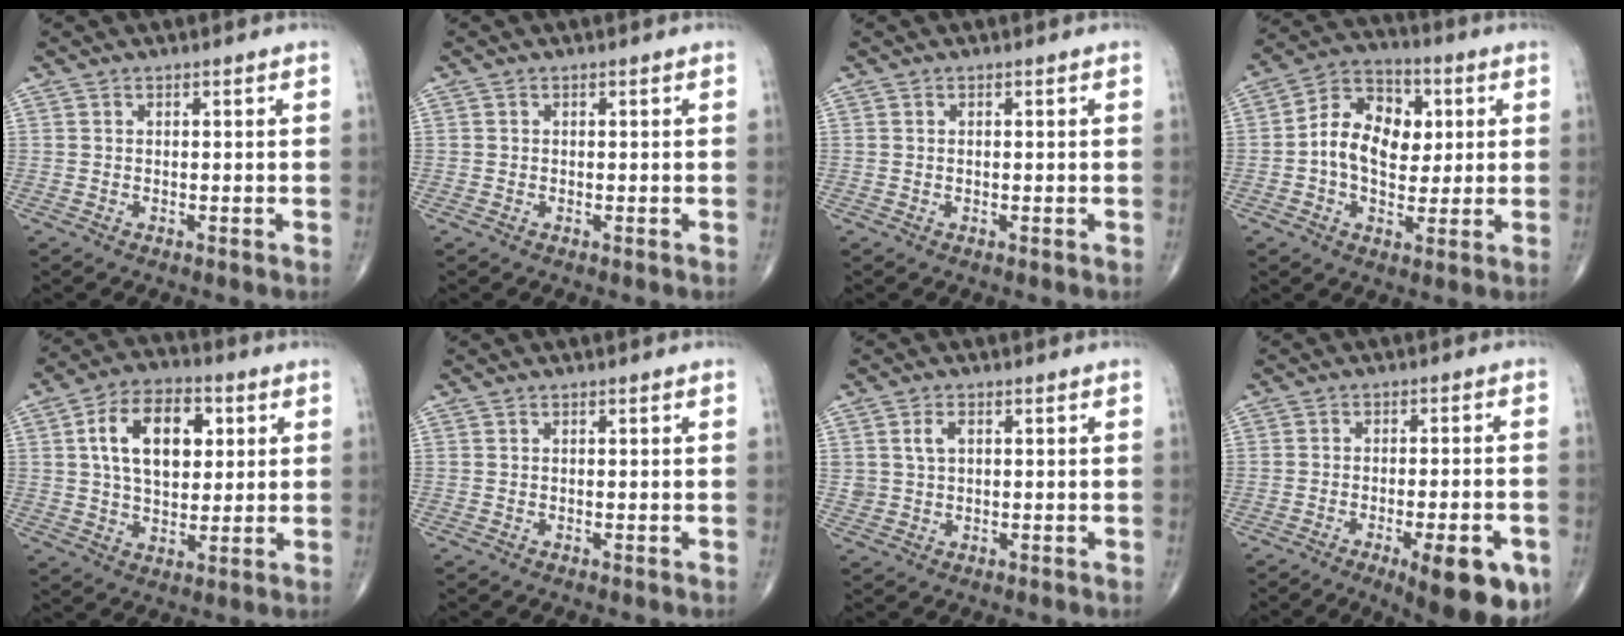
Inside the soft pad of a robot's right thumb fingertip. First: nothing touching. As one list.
[{"total": 0.0}, {"total": 0.0}, {"total": 13.1, "force": [1.1, 9.2, 9.2], "torque": [-0.122, 0.017, 0.011]}, {"total": 14.4, "force": [3.6, 8.7, 10.8], "torque": [-0.156, 0.003, 0.057]}, {"total": 0.0}, {"total": 3.2, "force": [1.0, 2.2, 2.1], "torque": [-0.035, -0.002, 0.022]}, {"total": 13.9, "force": [-6.5, 4.2, 11.5], "torque": [-0.114, 0.014, -0.078]}]